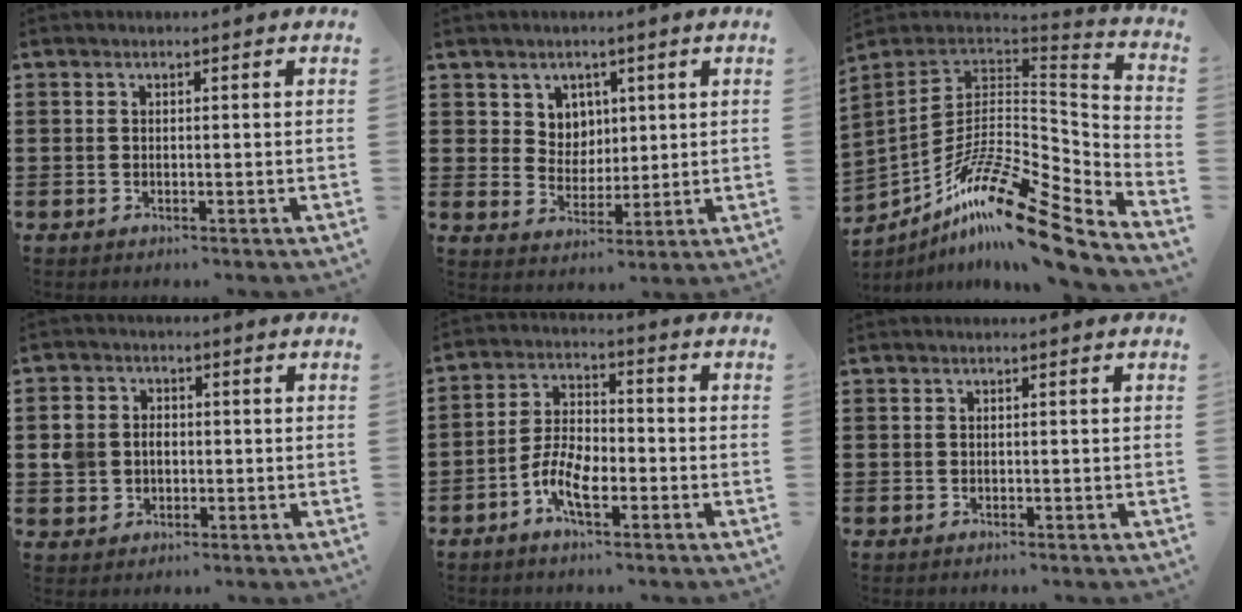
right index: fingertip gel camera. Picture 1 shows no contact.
{"total": 4.9, "force": [2.7, 4.1, 0.5], "torque": [-0.025, 0.004, 0.048]}
{"total": 17.1, "force": [-11.3, 3.9, 12.3], "torque": [-0.224, 0.018, -0.205]}
{"total": 4.1, "force": [-0.3, 3.8, 1.5], "torque": [-0.057, 0.008, -0.011]}
{"total": 6.6, "force": [-3.1, 3.0, 5.1], "torque": [-0.120, 0.000, -0.064]}
{"total": 0.0}